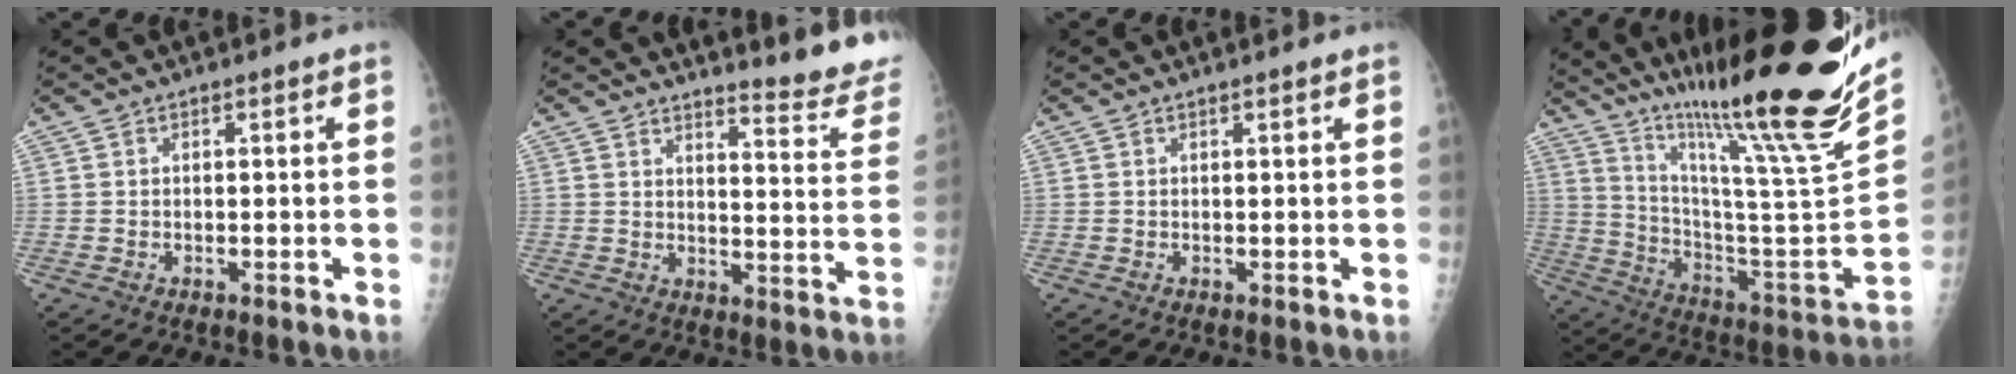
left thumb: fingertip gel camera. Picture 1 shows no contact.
{"total": 14.1, "force": [13.4, 0.8, 4.5], "torque": [-0.039, -0.155, 0.148]}
{"total": 0.7, "force": [0.6, -0.1, 0.3], "torque": [-0.008, 0.000, 0.012]}
{"total": 33.7, "force": [25.0, 2.9, 22.4], "torque": [-0.343, -0.136, 0.382]}